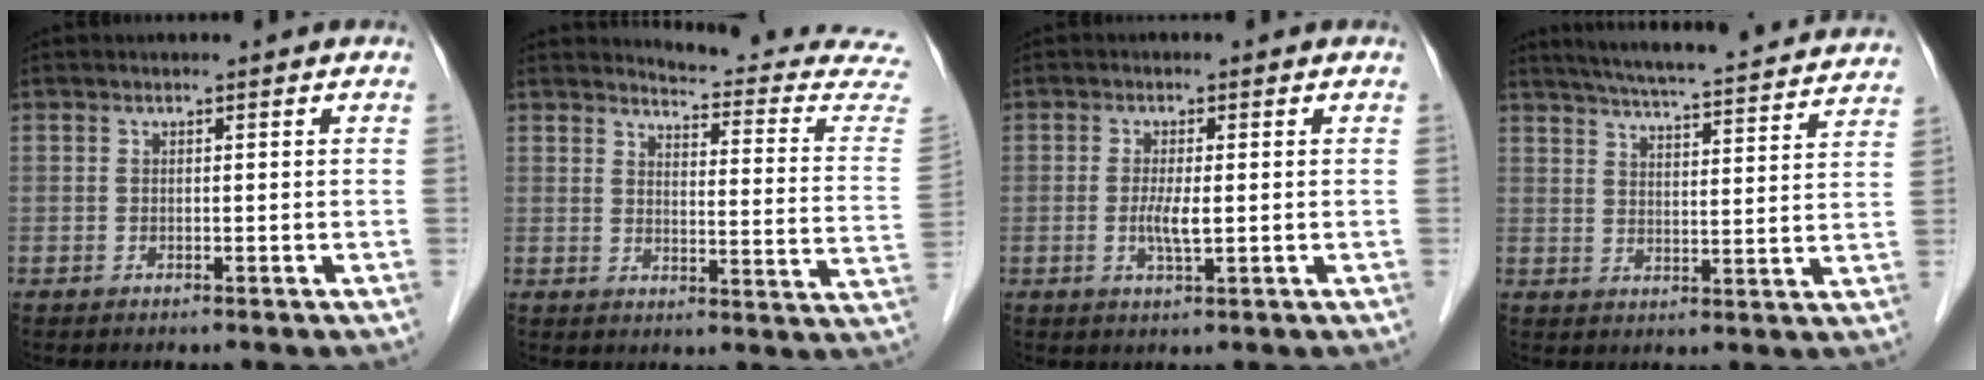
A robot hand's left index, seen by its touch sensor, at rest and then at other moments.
{"total": 16.0, "force": [15.8, 0.1, 2.6], "torque": [-0.024, -0.122, 0.161]}
{"total": 3.0, "force": [-0.3, 0.5, 3.0], "torque": [-0.064, -0.005, -0.005]}
{"total": 23.8, "force": [21.9, 1.7, 9.1], "torque": [-0.145, -0.013, 0.277]}